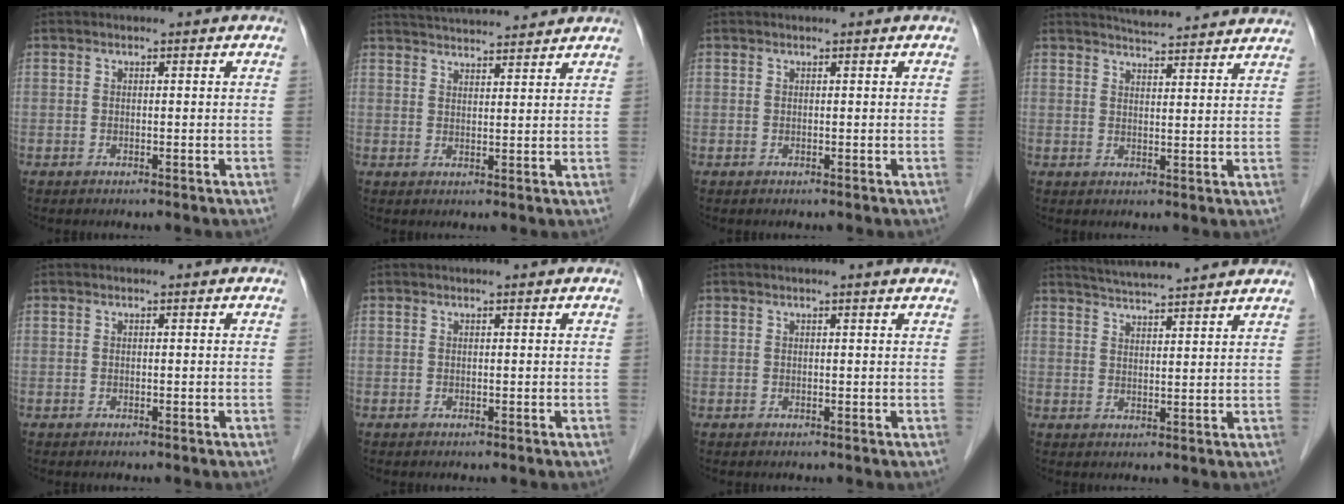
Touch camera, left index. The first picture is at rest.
{"total": 11.4, "force": [10.7, 1.3, 3.6], "torque": [-0.059, 0.025, 0.160]}
{"total": 0.8, "force": [0.7, 0.3, 0.2], "torque": [0.000, 0.008, 0.011]}
{"total": 14.3, "force": [13.6, 1.1, 4.2], "torque": [-0.054, 0.008, 0.169]}
{"total": 0.0}
{"total": 1.3, "force": [1.2, 0.4, 0.5], "torque": [0.000, 0.015, 0.017]}
{"total": 3.6, "force": [3.2, 0.0, 1.6], "torque": [-0.016, 0.014, 0.032]}
{"total": 12.3, "force": [11.3, 0.2, 4.8], "torque": [-0.077, 0.022, 0.156]}